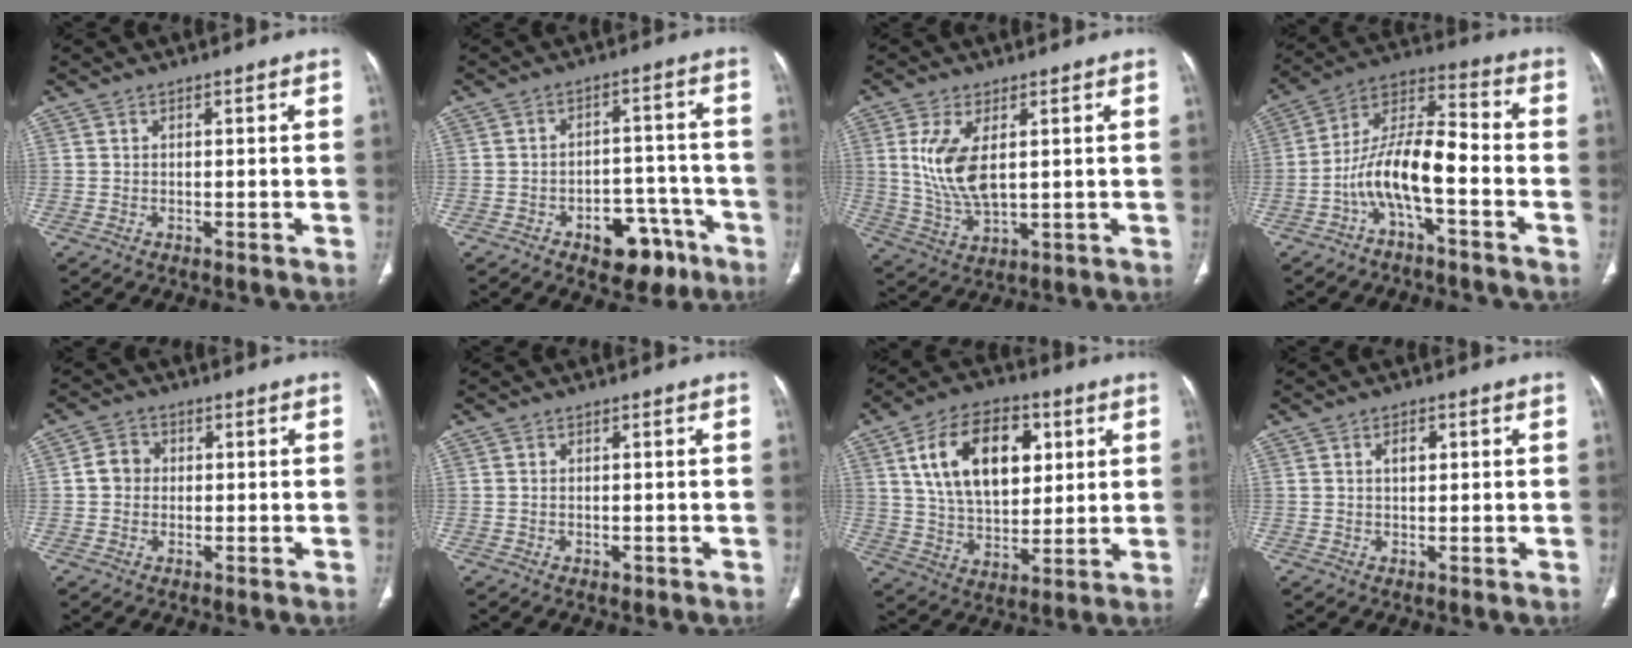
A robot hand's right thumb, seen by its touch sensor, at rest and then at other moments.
{"total": 10.2, "force": [-5.8, 6.2, 5.6], "torque": [-0.036, 0.055, -0.072]}
{"total": 8.0, "force": [2.0, 3.3, 7.1], "torque": [-0.151, -0.016, 0.051]}
{"total": 12.6, "force": [-4.5, 4.3, 10.9], "torque": [-0.211, 0.069, -0.088]}
{"total": 3.8, "force": [0.0, 3.4, 1.6], "torque": [-0.014, 0.010, -0.007]}
{"total": 0.8, "force": [-0.2, 0.6, 0.5], "torque": [-0.004, 0.004, 0.000]}
{"total": 18.5, "force": [5.8, 11.2, 13.5], "torque": [-0.192, -0.009, 0.104]}
{"total": 2.4, "force": [0.7, 1.5, 1.8], "torque": [-0.024, 0.001, 0.012]}